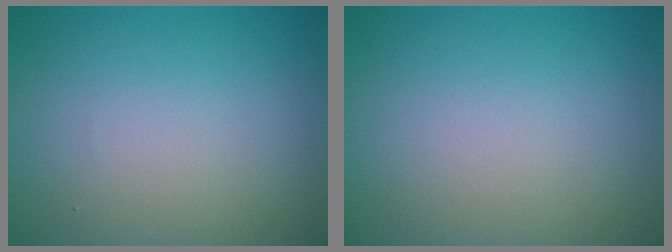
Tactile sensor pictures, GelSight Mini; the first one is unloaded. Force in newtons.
{"total": 0.0}